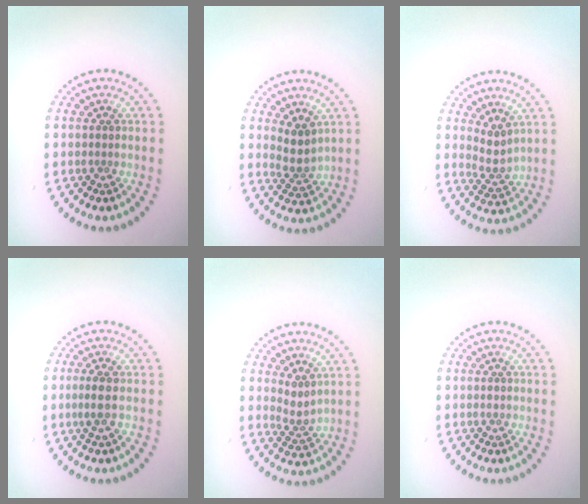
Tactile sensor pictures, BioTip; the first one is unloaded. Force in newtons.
{"total": 2.2, "press": 1.8, "slide": 1.3}
{"total": 2.1, "press": 1.6, "slide": 1.4}
{"total": 1.5, "press": 1.3, "slide": 0.8}
{"total": 1.8, "press": 1.3, "slide": 1.3}
{"total": 0.7, "press": 0.7, "slide": 0.0}